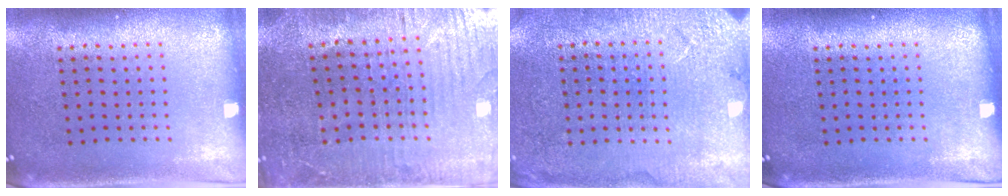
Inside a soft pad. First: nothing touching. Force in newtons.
{"total": 1.6, "press": 1.5, "slide": 0.5}
{"total": 2.5, "press": 2.5, "slide": 0.2}
{"total": 0.0}